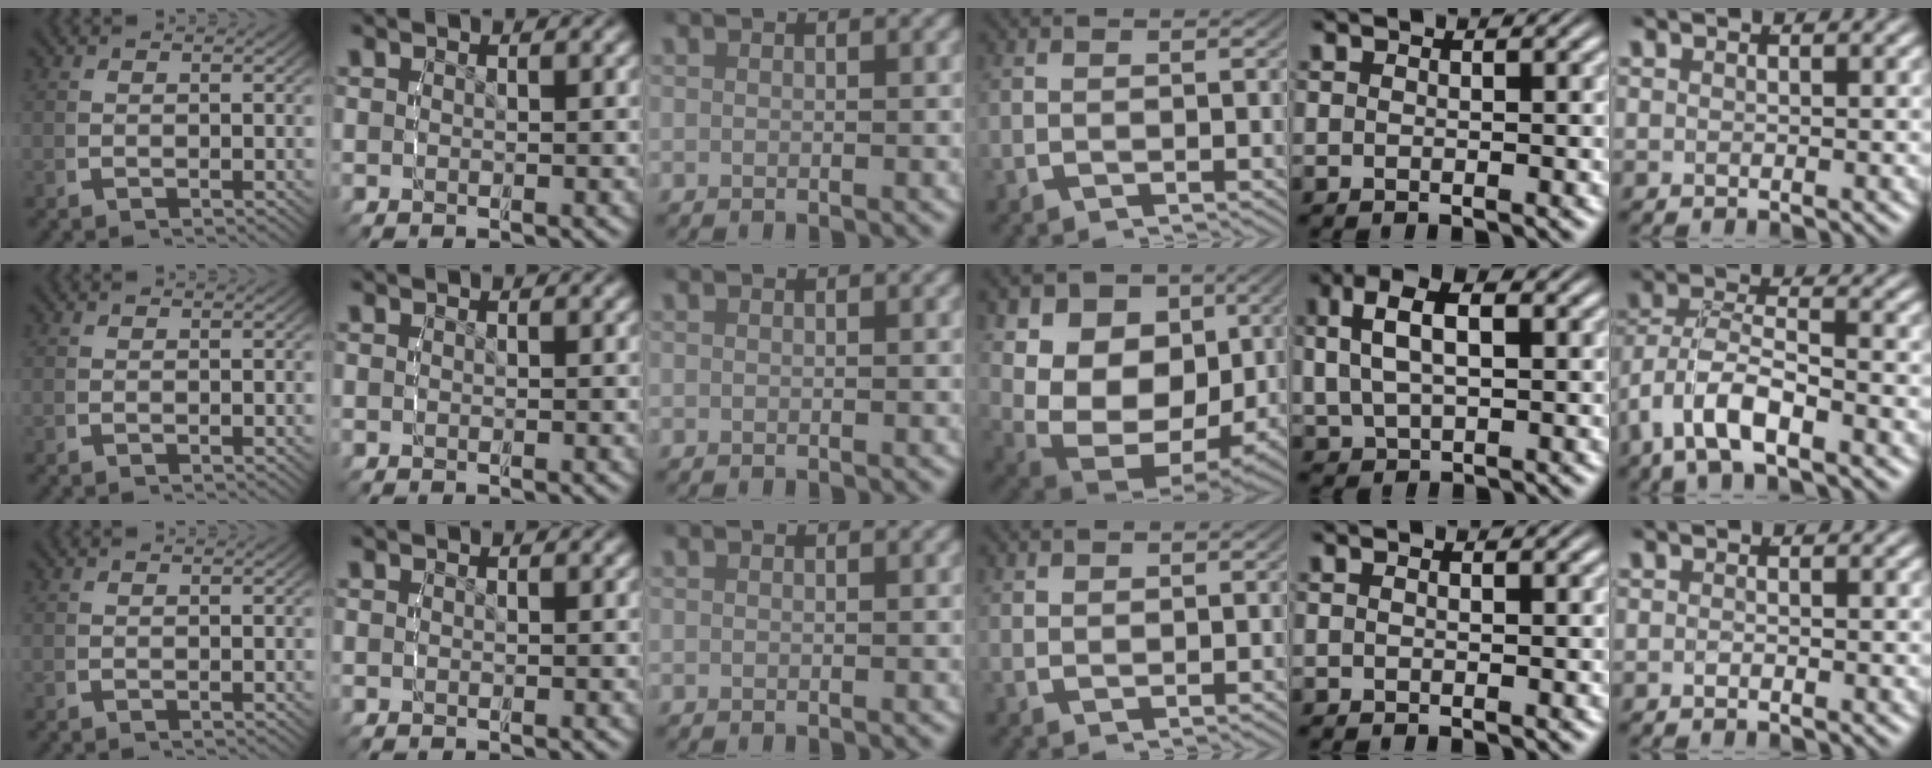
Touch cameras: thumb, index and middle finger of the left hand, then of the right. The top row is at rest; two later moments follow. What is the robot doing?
{"motion": "lift_and_place", "object": "cloth"}